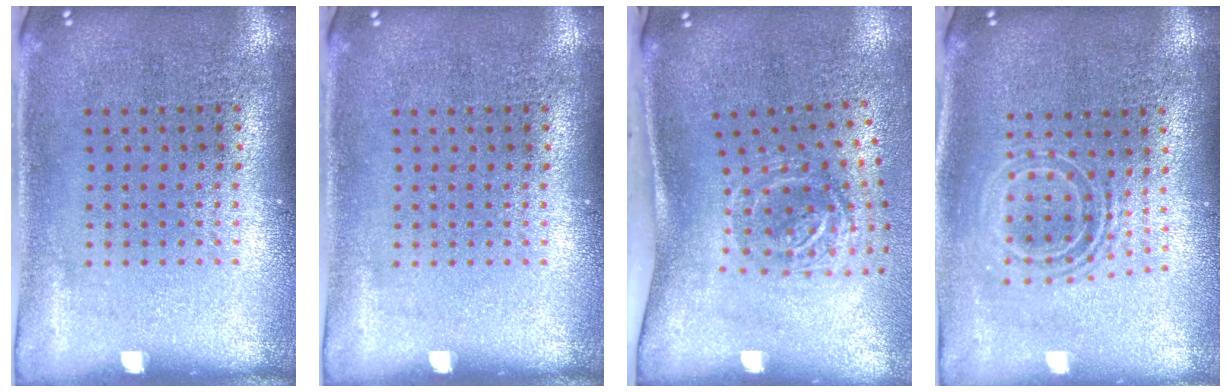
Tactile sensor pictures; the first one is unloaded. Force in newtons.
{"total": 0.0}
{"total": 2.0, "press": 1.2, "slide": 1.5}
{"total": 1.7, "press": 1.3, "slide": 1.1}